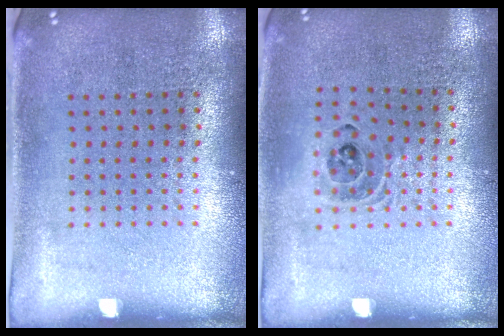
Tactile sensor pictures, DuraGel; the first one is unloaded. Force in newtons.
{"total": 1.1, "press": 1.0, "slide": 0.4}